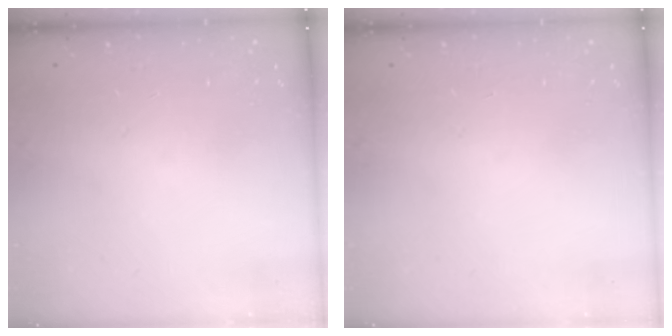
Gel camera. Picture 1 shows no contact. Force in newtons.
{"total": 0.0}